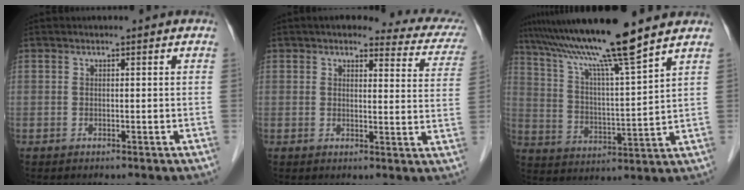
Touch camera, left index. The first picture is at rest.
{"total": 13.2, "force": [11.2, 3.7, 6.0], "torque": [-0.045, 0.001, 0.101]}
{"total": 14.5, "force": [11.8, -1.6, 8.4], "torque": [-0.151, 0.007, 0.204]}